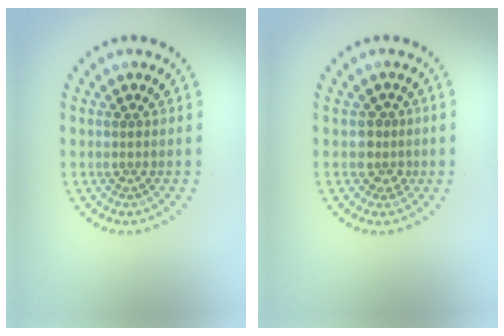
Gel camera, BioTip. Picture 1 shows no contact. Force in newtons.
{"total": 1.8, "press": 1.5, "slide": 1.0}